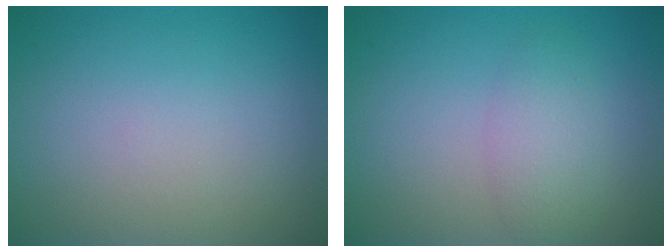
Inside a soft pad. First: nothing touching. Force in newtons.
{"total": 2.6, "press": 2.6, "slide": 0.2}